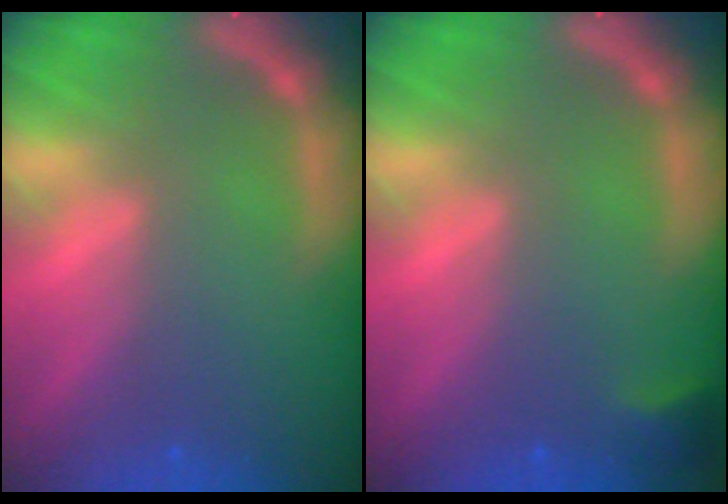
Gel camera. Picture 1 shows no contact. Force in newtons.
{"total": 1.4}